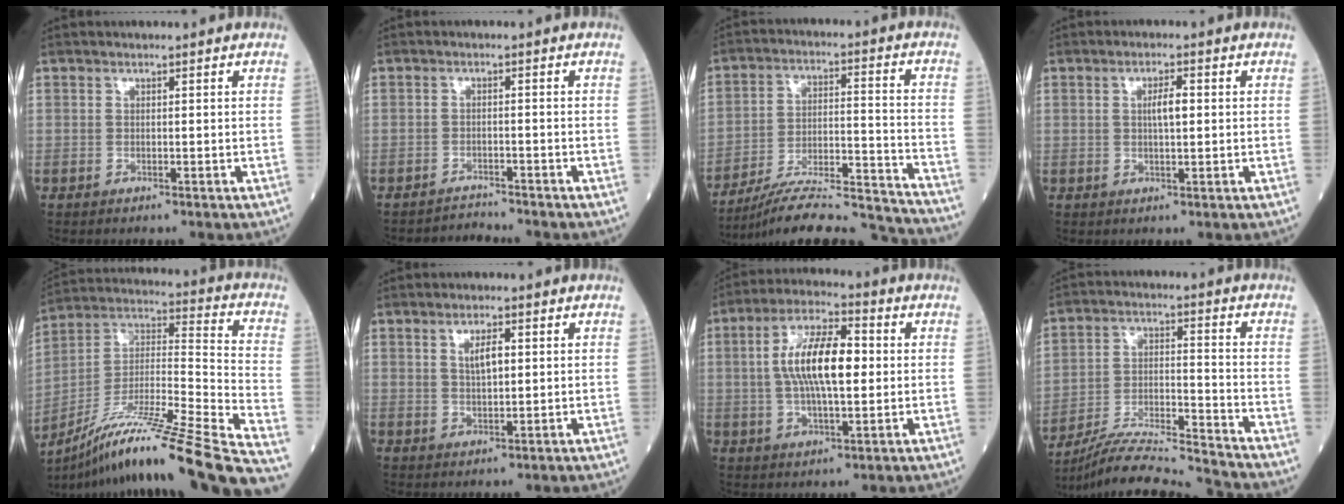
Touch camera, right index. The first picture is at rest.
{"total": 2.4, "force": [-2.1, -0.5, -1.1], "torque": [0.024, -0.011, -0.033]}
{"total": 20.0, "force": [-18.9, 0.2, 6.6], "torque": [-0.091, 0.008, -0.287]}
{"total": 3.6, "force": [0.5, 0.8, 3.5], "torque": [-0.061, 0.004, 0.006]}
{"total": 27.3, "force": [-21.2, -0.9, 17.2], "torque": [-0.237, -0.020, -0.361]}
{"total": 3.6, "force": [1.1, 1.1, 3.2], "torque": [-0.059, 0.002, 0.021]}
{"total": 12.0, "force": [1.1, 3.6, 11.4], "torque": [-0.217, 0.017, 0.018]}
{"total": 12.9, "force": [-12.4, -1.7, 3.2], "torque": [-0.054, 0.008, -0.226]}